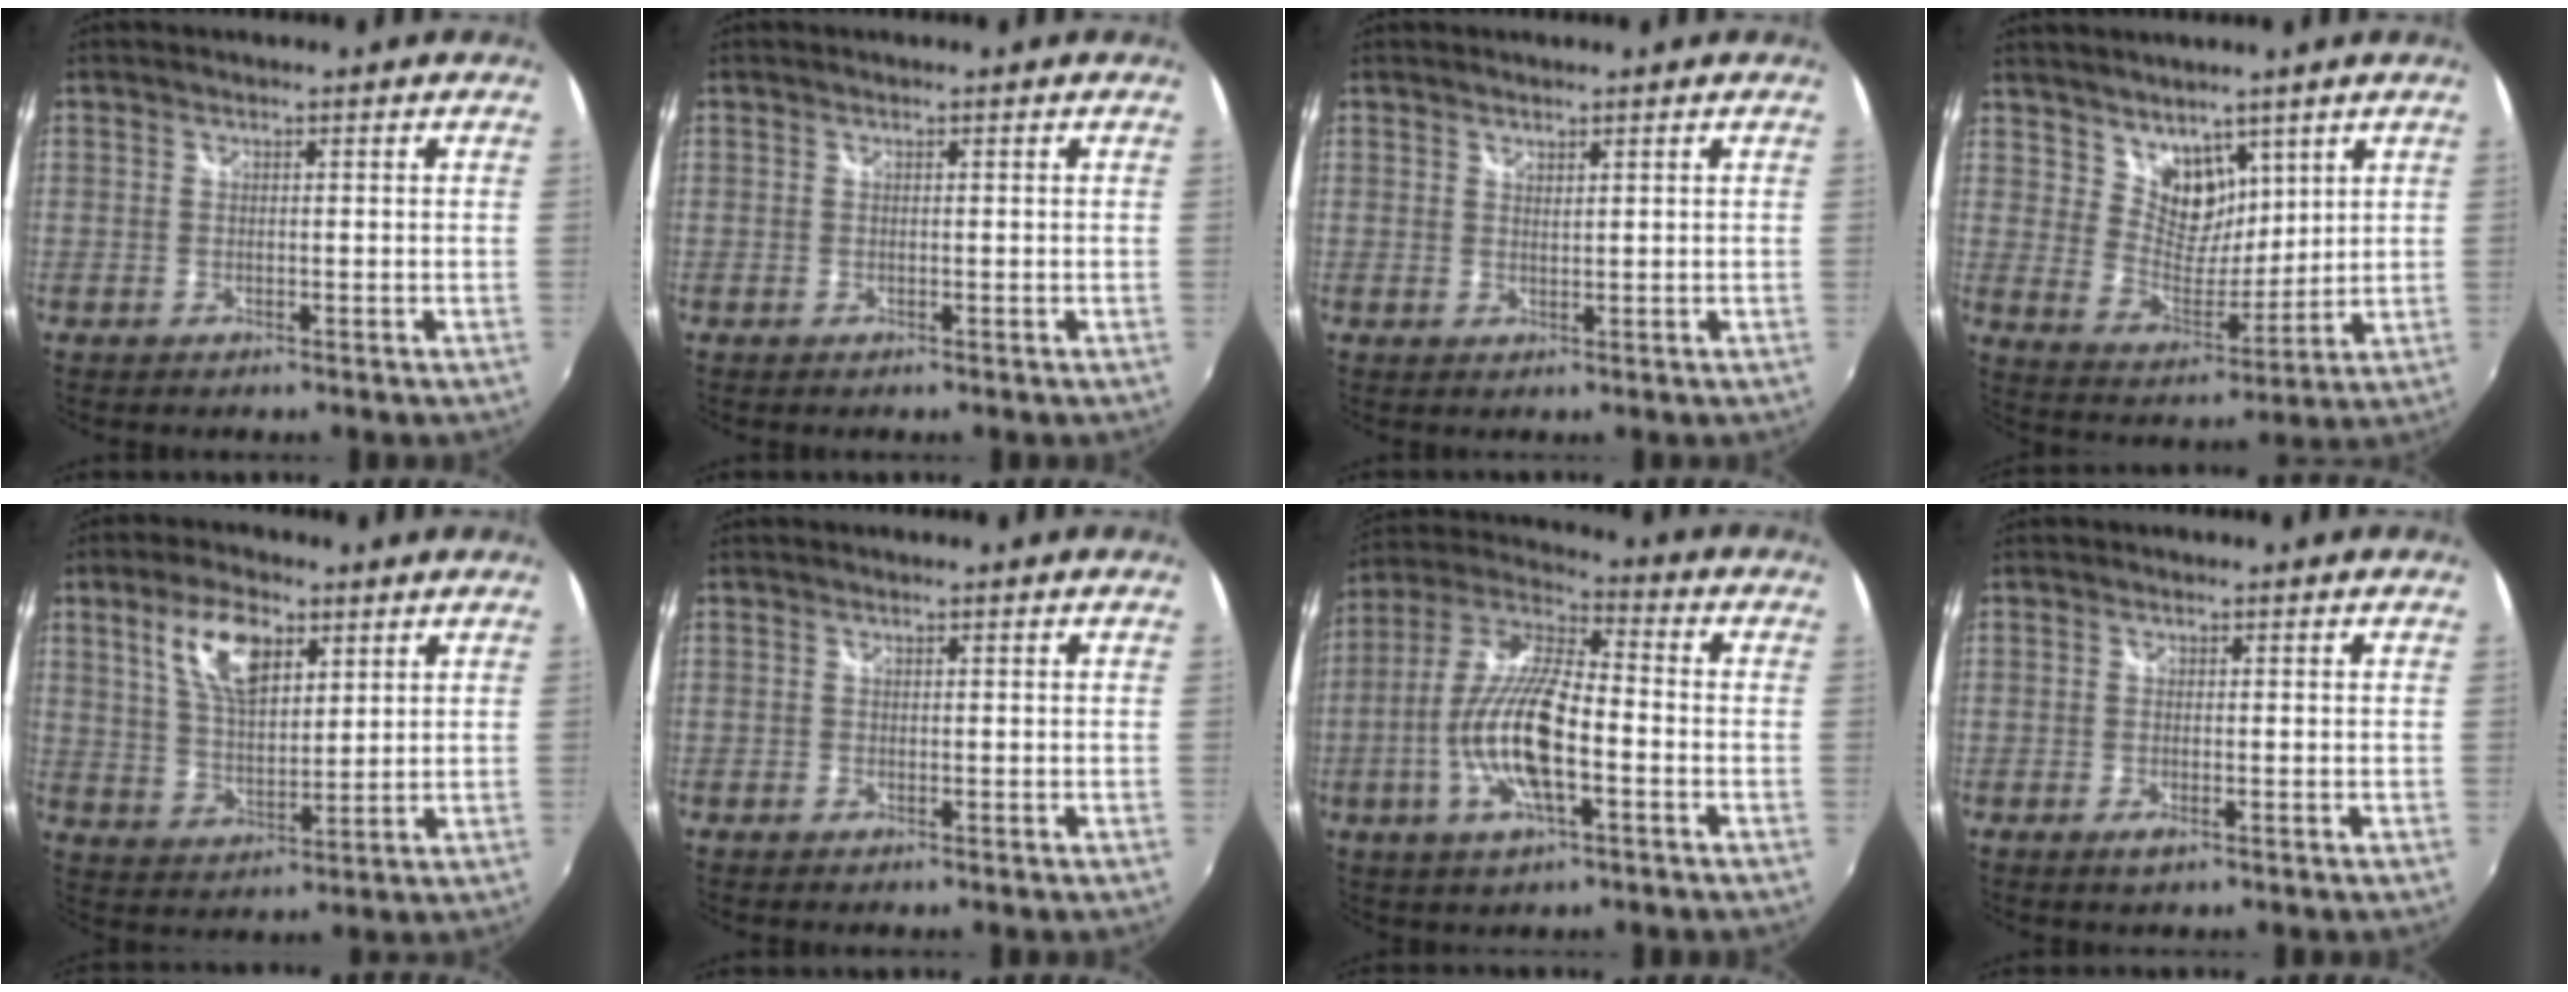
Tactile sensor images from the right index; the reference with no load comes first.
{"total": 0.0}
{"total": 1.1, "force": [1.0, 0.2, 0.3], "torque": [-0.003, 0.000, 0.017]}
{"total": 8.8, "force": [5.9, 5.6, 3.3], "torque": [-0.044, -0.003, 0.115]}
{"total": 10.5, "force": [5.0, 4.8, 7.9], "torque": [-0.153, 0.012, 0.096]}
{"total": 0.0}
{"total": 15.0, "force": [-4.0, 4.5, 13.7], "torque": [-0.277, 0.000, -0.080]}
{"total": 1.4, "force": [-0.6, 0.4, 1.2], "torque": [-0.025, -0.002, -0.009]}